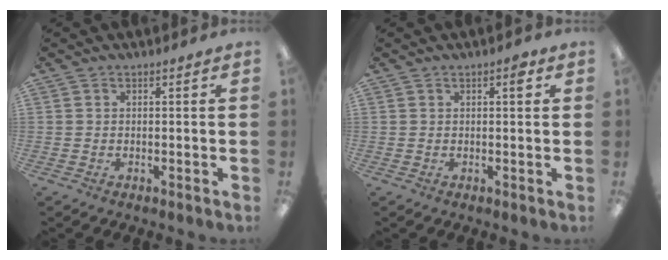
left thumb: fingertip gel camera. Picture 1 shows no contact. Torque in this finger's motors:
{"motor_torque": [-0.19, -0.17, -0.26, -0.13, 0.02]}